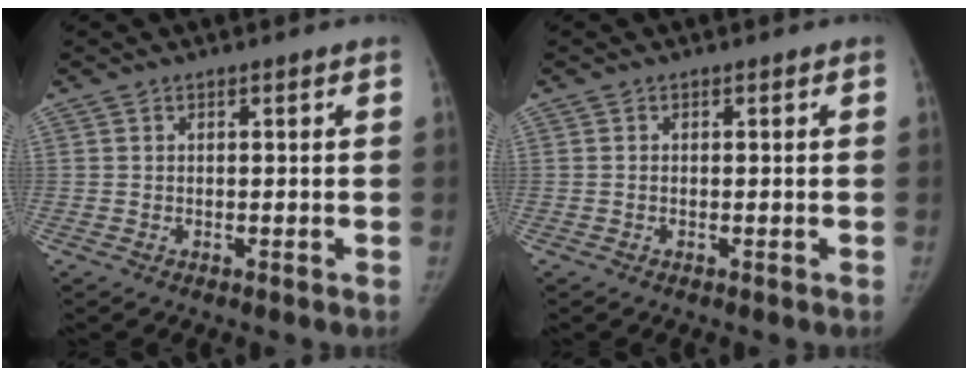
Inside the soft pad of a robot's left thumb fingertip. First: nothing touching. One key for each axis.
{"total": 0.0}